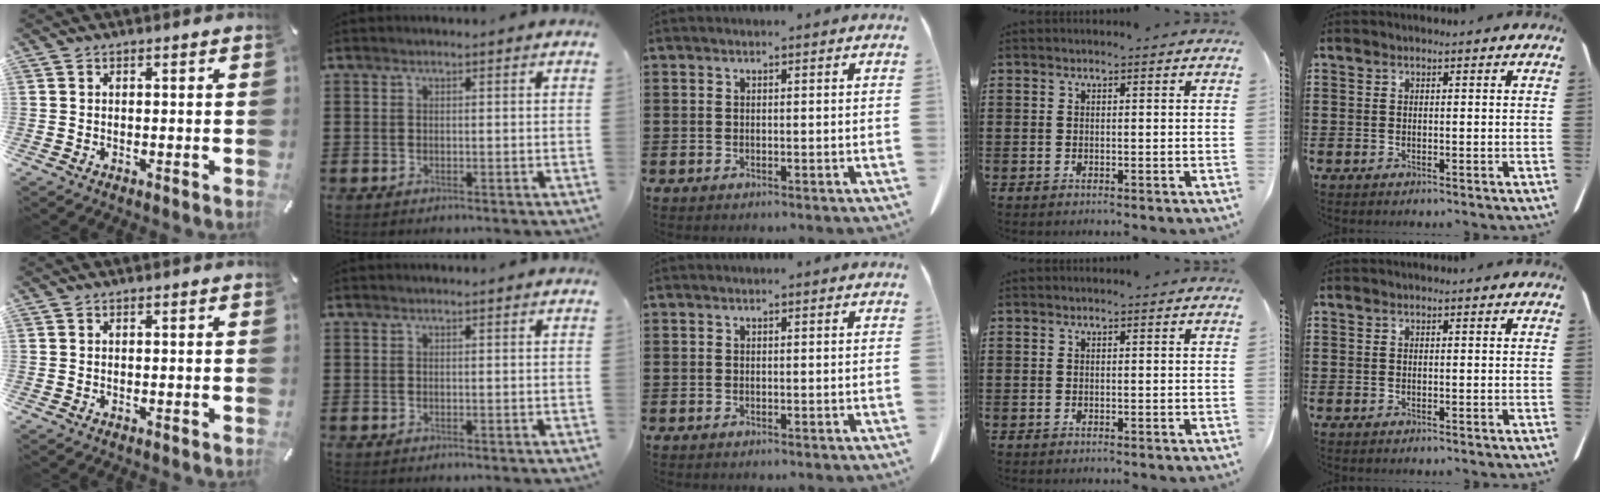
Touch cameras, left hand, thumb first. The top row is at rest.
{}